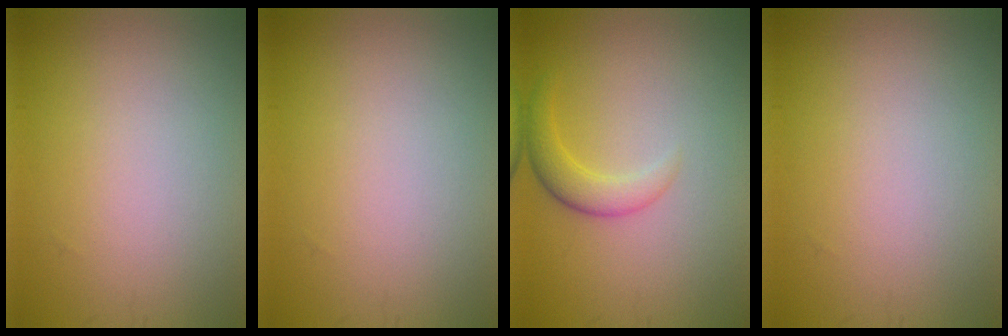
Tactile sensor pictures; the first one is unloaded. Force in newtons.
{"total": 0.0}
{"total": 2.4, "press": 2.4, "slide": 0.1}
{"total": 0.0}